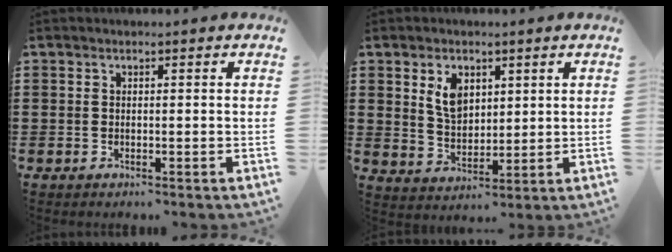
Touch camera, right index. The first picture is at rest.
{"total": 5.4, "force": [2.4, 3.4, 3.4], "torque": [-0.071, 0.008, 0.041]}